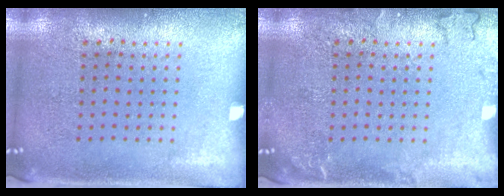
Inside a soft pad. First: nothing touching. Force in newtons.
{"total": 1.6, "press": 1.6, "slide": 0.3}